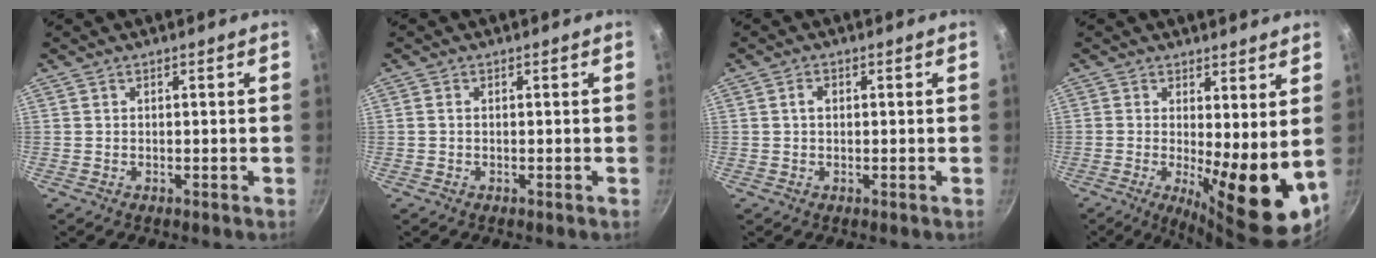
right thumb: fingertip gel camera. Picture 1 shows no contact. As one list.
[{"total": 0.6, "force": [0.0, 0.4, 0.5], "torque": [-0.010, 0.003, -0.001]}, {"total": 1.6, "force": [0.2, 1.2, 1.1], "torque": [-0.017, 0.005, 0.003]}, {"total": 12.9, "force": [0.2, 4.0, 12.2], "torque": [-0.154, -0.025, 0.008]}]